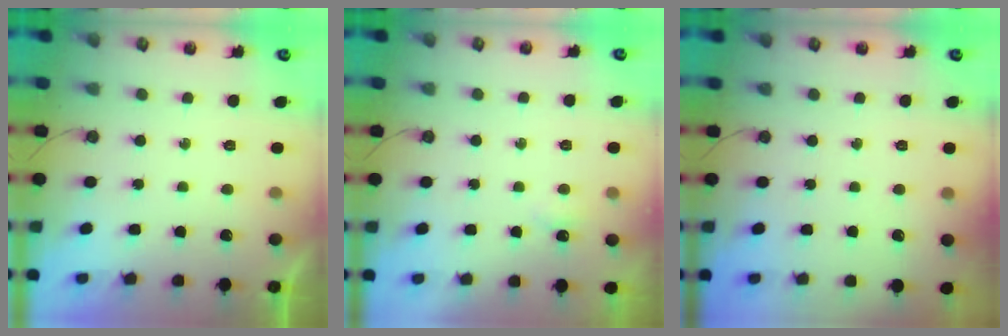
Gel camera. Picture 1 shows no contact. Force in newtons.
{"total": 3.2, "press": 3.2, "slide": 0.5}
{"total": 0.0}